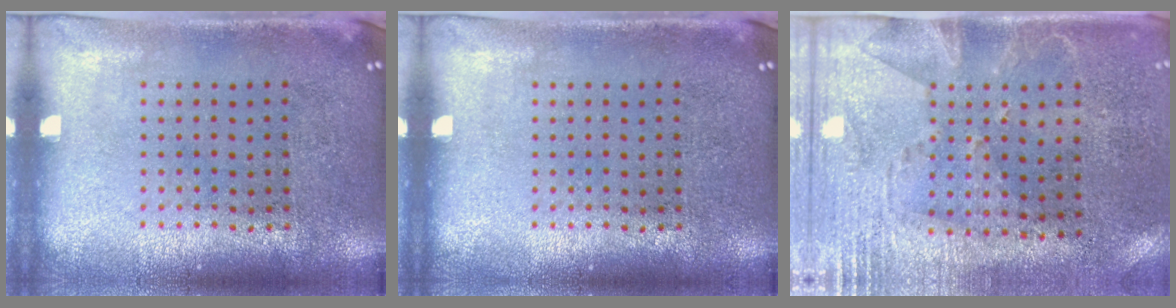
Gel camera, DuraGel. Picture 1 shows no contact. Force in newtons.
{"total": 0.0}
{"total": 2.8, "press": 2.3, "slide": 1.5}